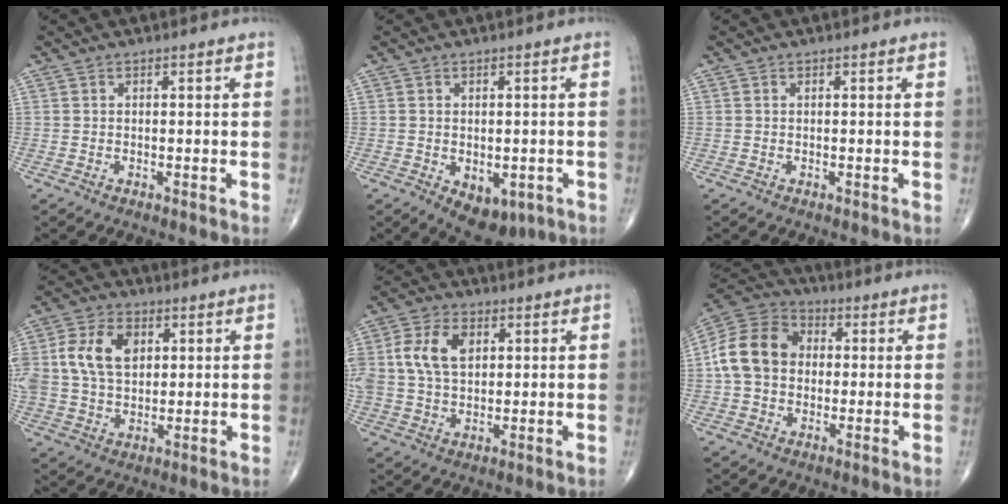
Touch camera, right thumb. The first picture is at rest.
{"total": 7.7, "force": [-2.8, 4.7, 5.4], "torque": [-0.052, 0.001, -0.025]}
{"total": 0.0}
{"total": 13.0, "force": [3.0, 8.9, 9.0], "torque": [-0.175, 0.005, 0.055]}
{"total": 10.4, "force": [2.4, 6.8, 7.5], "torque": [-0.144, 0.006, 0.045]}
{"total": 13.1, "force": [0.5, 10.4, 7.9], "torque": [-0.137, 0.033, 0.000]}